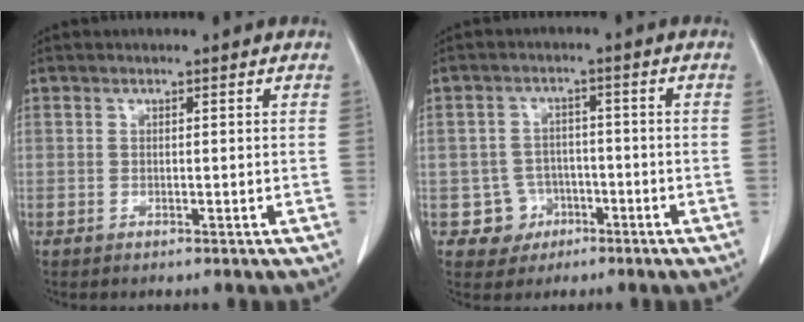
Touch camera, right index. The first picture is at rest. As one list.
[{"total": 4.8, "force": [-1.8, 4.4, 0.0], "torque": [0.008, 0.015, -0.024]}]